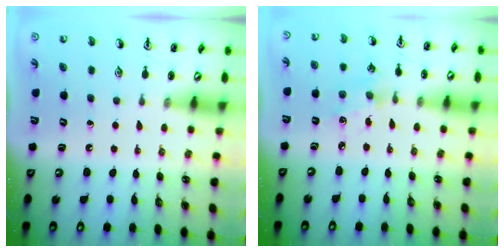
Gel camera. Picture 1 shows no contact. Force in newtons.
{"total": 2.4, "press": 2.4, "slide": 0.6}